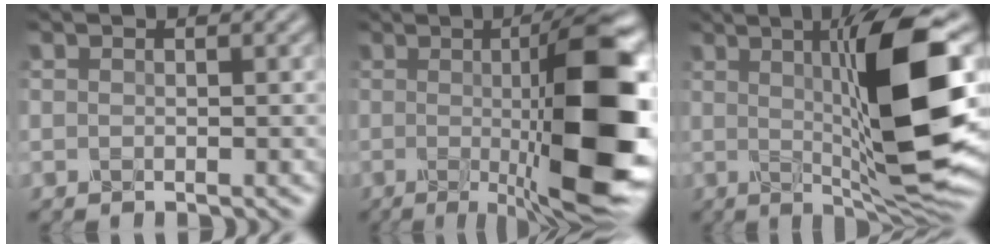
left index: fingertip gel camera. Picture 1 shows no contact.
{"total": 13.8, "force": [-0.6, 3.2, 13.5], "torque": [-0.153, -0.008, -0.007]}
{"total": 12.1, "force": [1.1, 2.0, 11.9], "torque": [-0.168, -0.003, 0.026]}